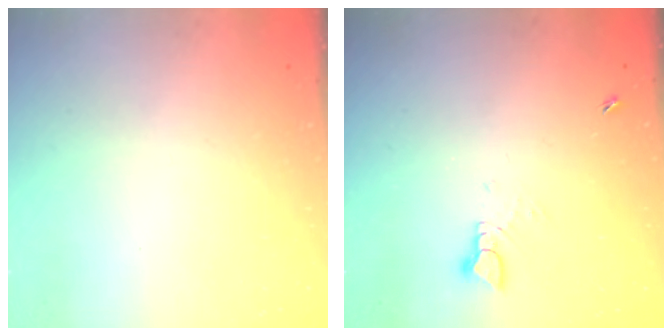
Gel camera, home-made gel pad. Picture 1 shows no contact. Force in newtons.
{"total": 3.5, "press": 3.5, "slide": 0.3}